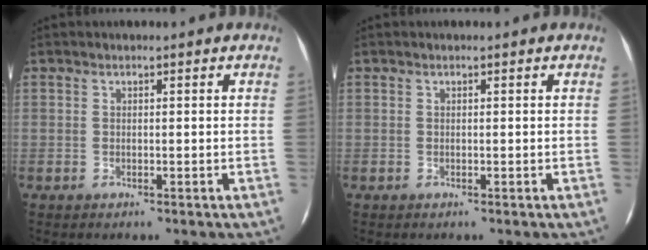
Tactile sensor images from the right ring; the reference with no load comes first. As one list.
[{"total": 0.0}]